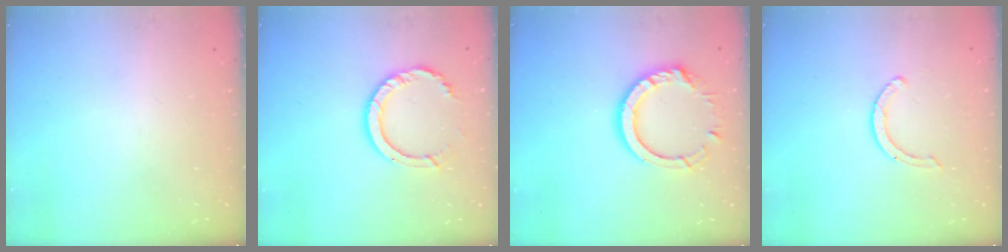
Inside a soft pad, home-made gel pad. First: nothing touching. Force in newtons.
{"total": 9.7, "press": 9.6, "slide": 0.9}
{"total": 13.0, "press": 12.9, "slide": 1.2}
{"total": 2.9, "press": 2.9, "slide": 0.4}